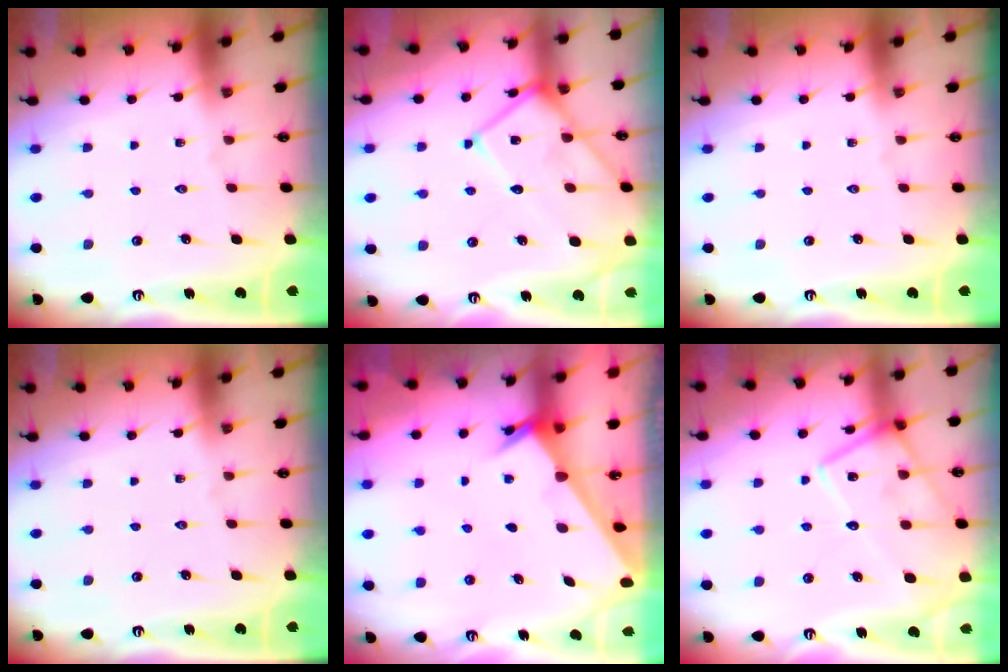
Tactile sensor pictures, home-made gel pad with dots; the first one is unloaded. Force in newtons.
{"total": 15.3, "press": 15.2, "slide": 1.7}
{"total": 0.0}
{"total": 0.0}
{"total": 2.2, "press": 2.2, "slide": 0.2}
{"total": 15.1, "press": 15.1, "slide": 1.3}